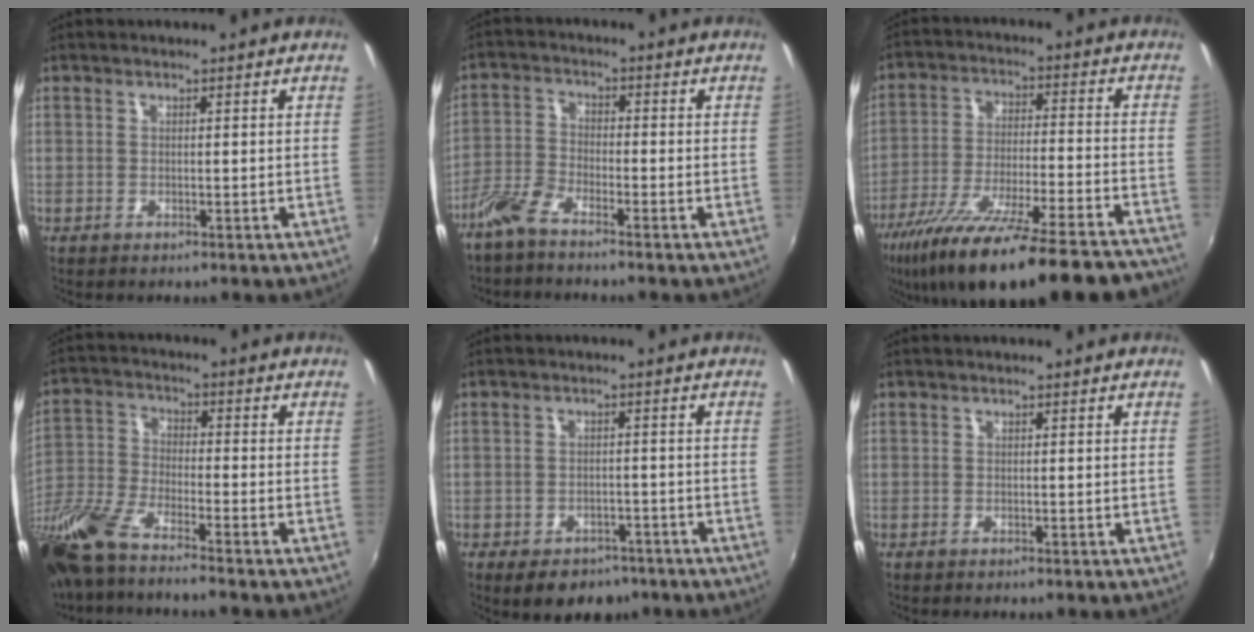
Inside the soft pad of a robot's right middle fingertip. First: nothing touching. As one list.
[{"total": 5.2, "force": [-4.3, 1.0, 2.7], "torque": [-0.067, 0.000, -0.093]}, {"total": 28.4, "force": [-23.7, 3.9, 15.3], "torque": [-0.265, -0.082, -0.350]}, {"total": 14.8, "force": [-11.3, 2.4, 9.2], "torque": [-0.212, -0.035, -0.226]}, {"total": 7.6, "force": [-5.1, 4.8, 3.0], "torque": [-0.061, 0.002, -0.060]}, {"total": 0.0}]